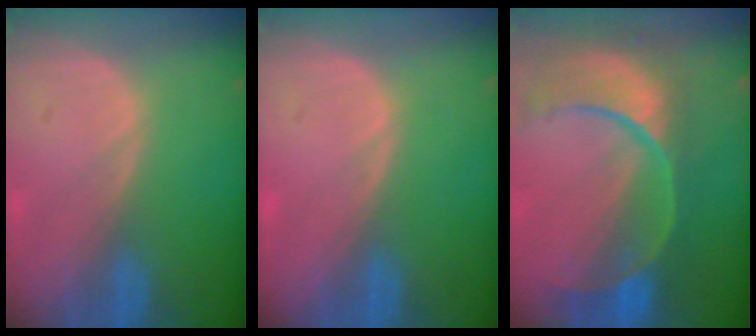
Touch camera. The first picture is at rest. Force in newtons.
{"total": 0.0}
{"total": 12.3, "press": 9.9, "slide": 7.3}